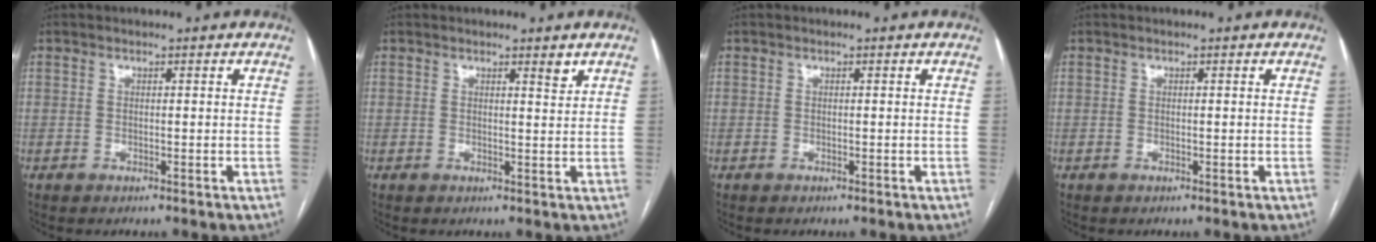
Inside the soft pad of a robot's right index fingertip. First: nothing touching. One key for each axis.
{"total": 1.4, "fx": 1.1, "fy": 0.1, "fz": 0.9, "tx": -0.014, "ty": -0.006, "tz": 0.016}
{"total": 0.0}
{"total": 0.0}